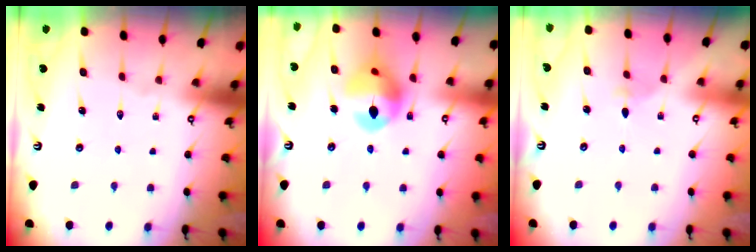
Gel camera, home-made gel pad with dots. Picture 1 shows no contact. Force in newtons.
{"total": 14.7, "press": 14.5, "slide": 2.1}
{"total": 2.0, "press": 1.9, "slide": 0.5}